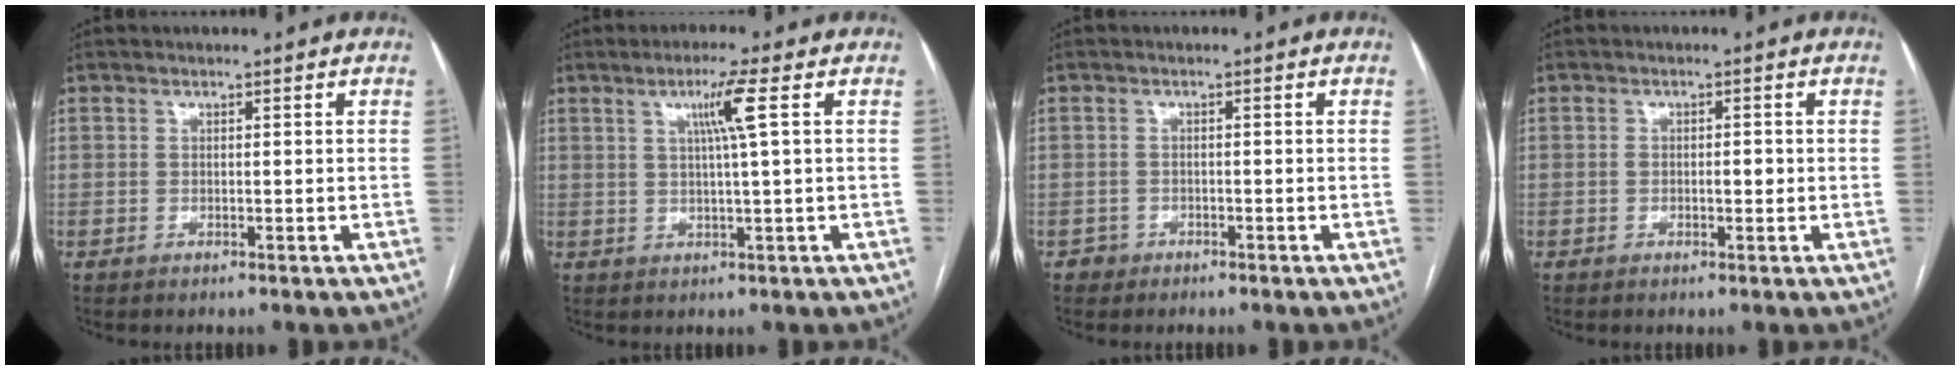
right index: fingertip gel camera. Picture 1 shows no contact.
{"total": 4.9, "force": [1.6, -1.0, 4.5], "torque": [-0.084, 0.001, 0.030]}
{"total": 1.3, "force": [-0.9, 0.9, -0.2], "torque": [0.001, 0.005, -0.017]}
{"total": 1.8, "force": [-0.2, 0.9, 1.6], "torque": [-0.025, 0.003, -0.001]}